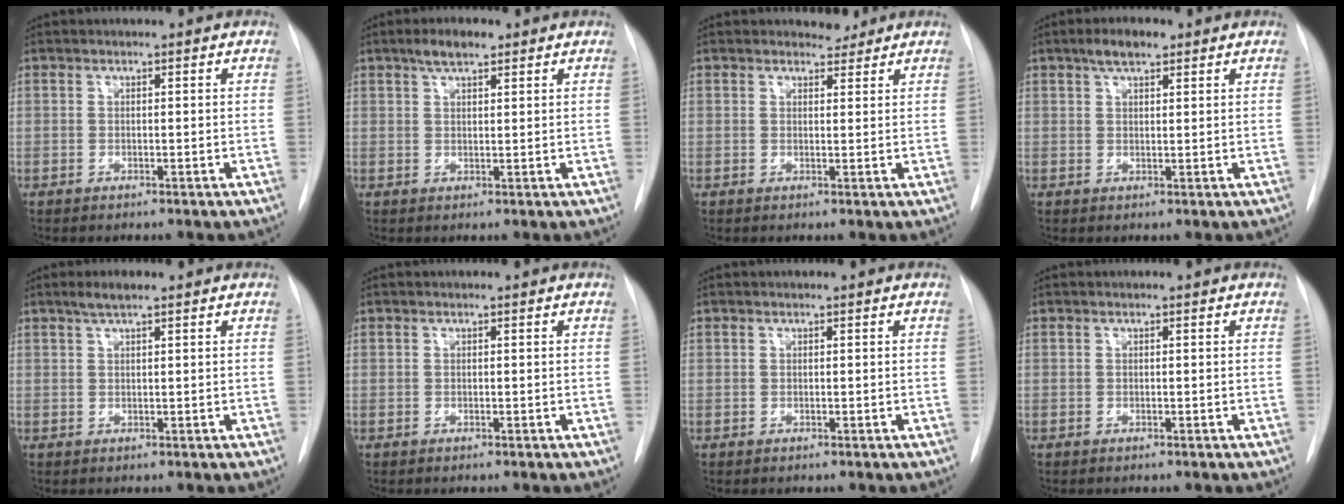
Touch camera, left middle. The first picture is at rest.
{"total": 3.6, "force": [2.5, 1.1, 2.3], "torque": [-0.048, 0.006, 0.044]}
{"total": 1.9, "force": [1.8, 0.7, 0.0], "torque": [-0.001, -0.004, 0.025]}
{"total": 3.8, "force": [2.5, 1.3, 2.5], "torque": [-0.049, 0.008, 0.044]}
{"total": 2.5, "force": [1.8, 0.2, 1.7], "torque": [-0.038, 0.004, 0.034]}
{"total": 0.0}
{"total": 0.0}
{"total": 0.0}